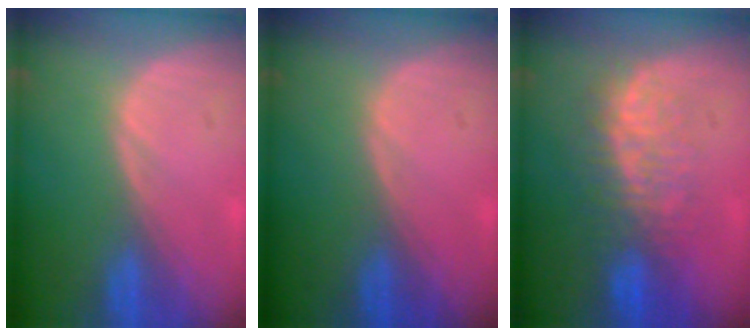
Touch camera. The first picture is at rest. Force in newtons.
{"total": 0.0}
{"total": 7.8, "press": 7.4, "slide": 2.4}